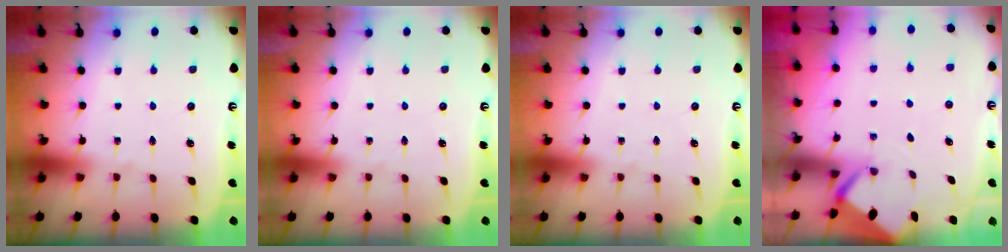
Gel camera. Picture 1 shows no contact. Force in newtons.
{"total": 0.0}
{"total": 0.0}
{"total": 2.2, "press": 2.2, "slide": 0.2}